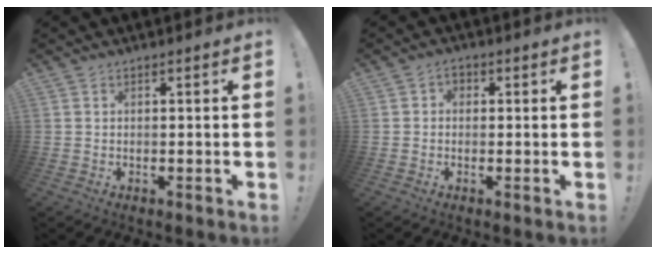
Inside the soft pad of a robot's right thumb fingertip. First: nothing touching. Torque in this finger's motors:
{"motor_torque": [-0.05, 0.11, 0.50, -0.15, -0.02]}